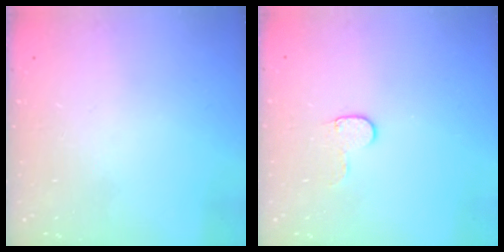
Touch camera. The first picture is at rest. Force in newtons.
{"total": 5.5, "press": 5.5, "slide": 0.5}